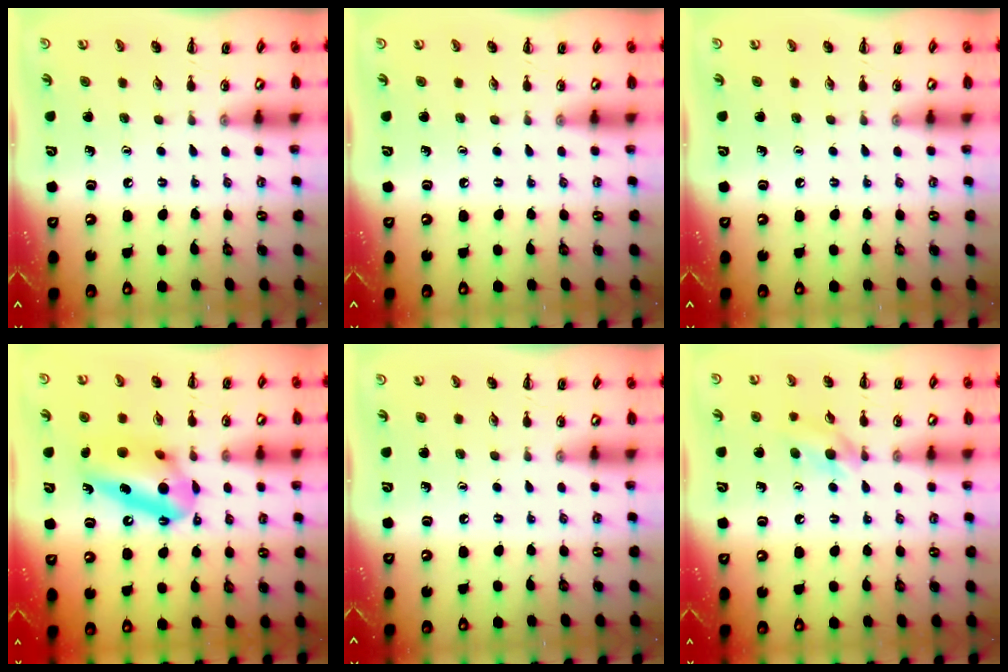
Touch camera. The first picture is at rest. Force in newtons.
{"total": 0.0}
{"total": 0.0}
{"total": 12.1, "press": 12.0, "slide": 1.6}
{"total": 0.0}
{"total": 6.5, "press": 6.3, "slide": 1.8}